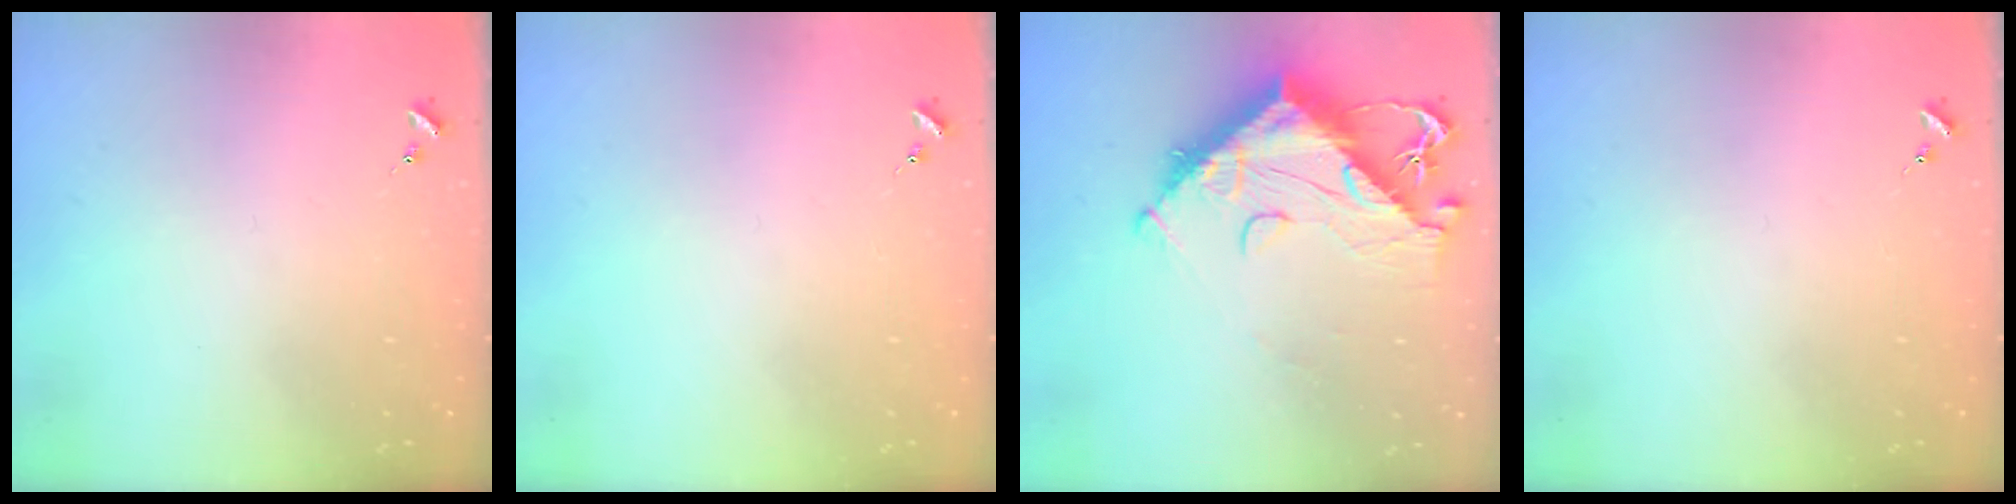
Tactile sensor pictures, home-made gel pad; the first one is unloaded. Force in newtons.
{"total": 0.0}
{"total": 17.1, "press": 17.0, "slide": 1.9}
{"total": 0.0}